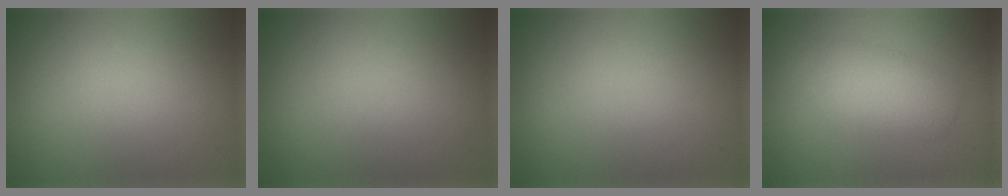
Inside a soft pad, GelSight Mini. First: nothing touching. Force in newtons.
{"total": 0.0}
{"total": 0.0}
{"total": 3.2, "press": 3.2, "slide": 0.1}